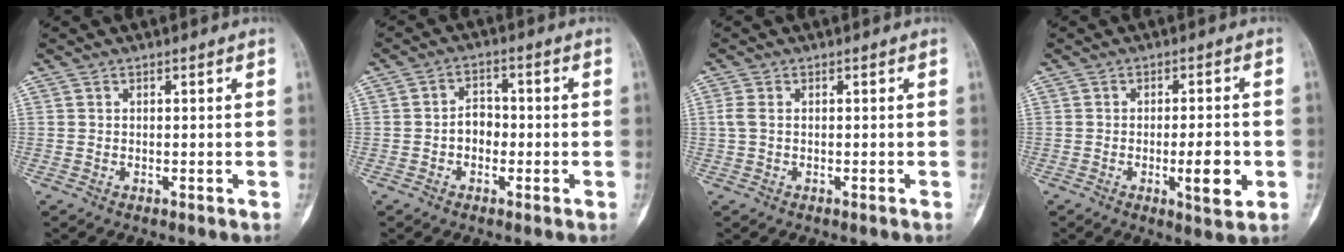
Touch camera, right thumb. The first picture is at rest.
{"total": 4.0, "force": [-1.0, 3.1, 2.4], "torque": [-0.022, 0.019, -0.024]}
{"total": 1.7, "force": [-0.1, 0.8, 1.5], "torque": [-0.046, 0.000, -0.001]}
{"total": 6.8, "force": [-1.6, 1.8, 6.4], "torque": [-0.093, -0.003, -0.019]}